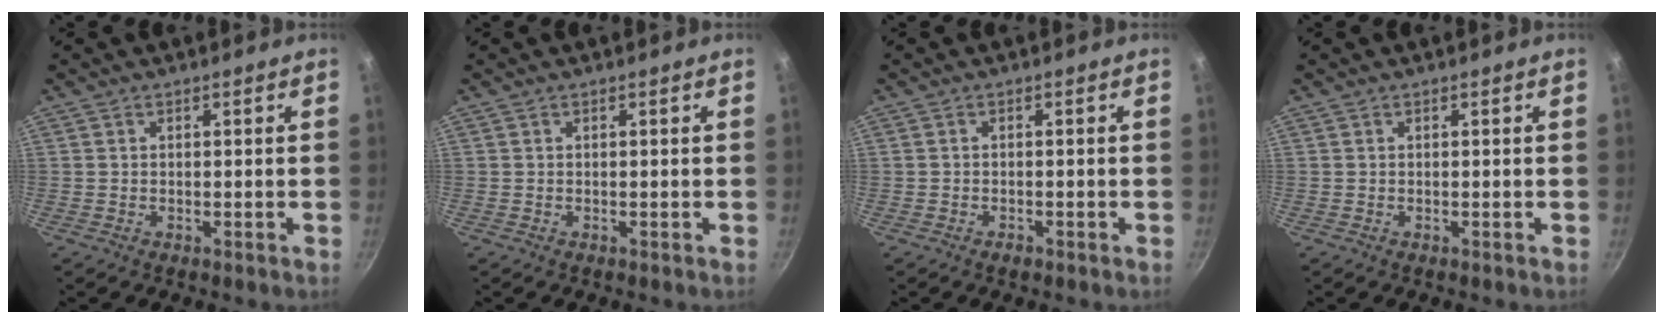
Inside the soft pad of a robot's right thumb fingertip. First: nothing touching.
{"total": 0.0}
{"total": 1.1, "force": [-0.8, 0.6, 0.6], "torque": [-0.014, 0.009, -0.013]}
{"total": 0.0}